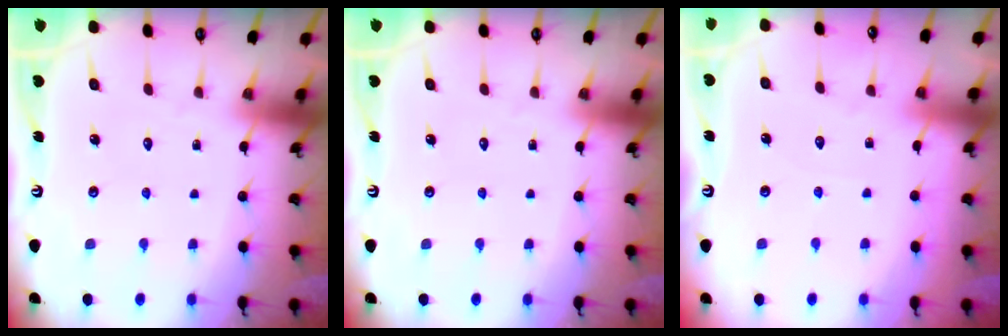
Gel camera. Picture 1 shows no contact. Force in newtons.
{"total": 0.0}
{"total": 2.3, "press": 2.3, "slide": 0.4}